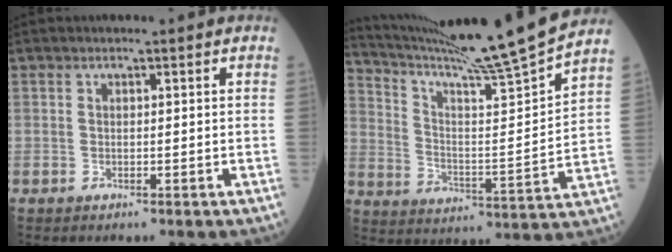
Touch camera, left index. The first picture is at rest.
{"total": 19.6, "force": [17.5, -3.3, 8.0], "torque": [-0.145, -0.058, 0.265]}